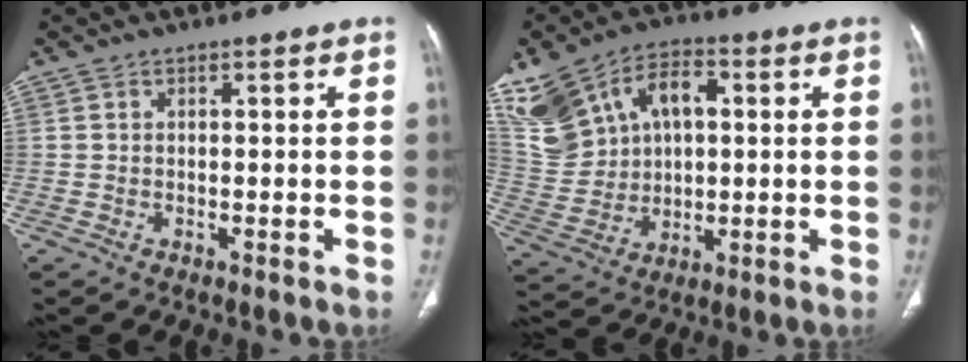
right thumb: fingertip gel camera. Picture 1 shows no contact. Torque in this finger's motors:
{"motor_torque": [1.42, 1.63, 0.62, 0.26, 0.10]}